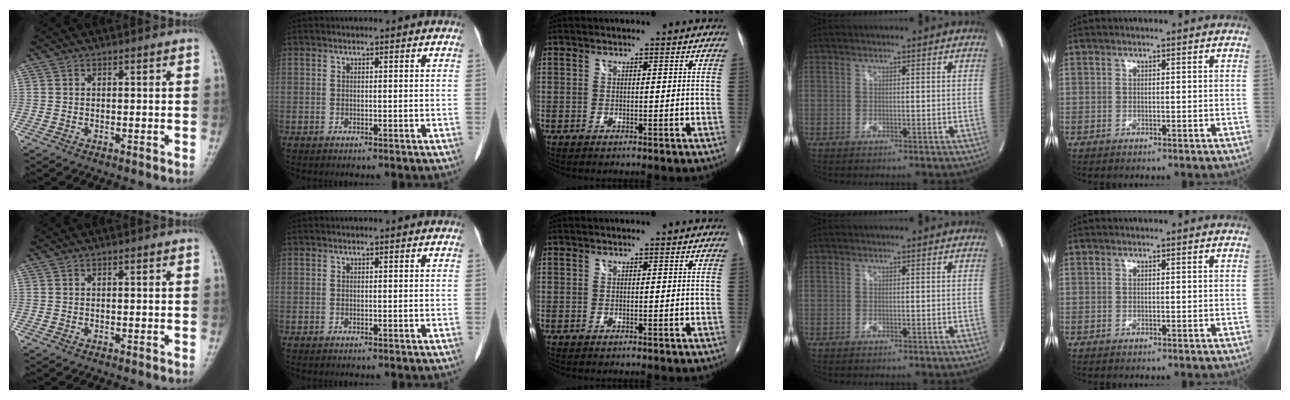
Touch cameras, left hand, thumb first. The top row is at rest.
{}